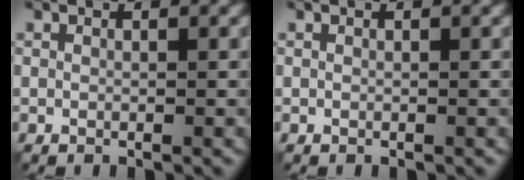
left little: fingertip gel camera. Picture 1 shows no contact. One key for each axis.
{"total": 0.0}